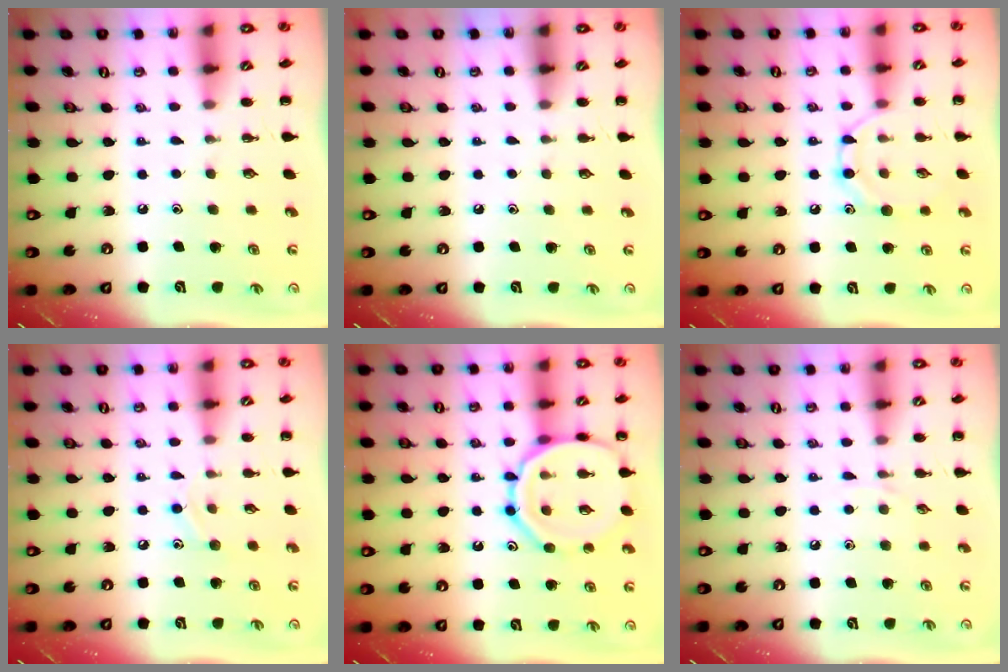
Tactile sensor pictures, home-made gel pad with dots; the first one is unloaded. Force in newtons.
{"total": 0.9, "press": 0.9, "slide": 0.2}
{"total": 9.1, "press": 9.0, "slide": 1.0}
{"total": 7.6, "press": 7.4, "slide": 1.8}
{"total": 14.9, "press": 14.8, "slide": 0.9}
{"total": 3.0, "press": 2.8, "slide": 1.1}